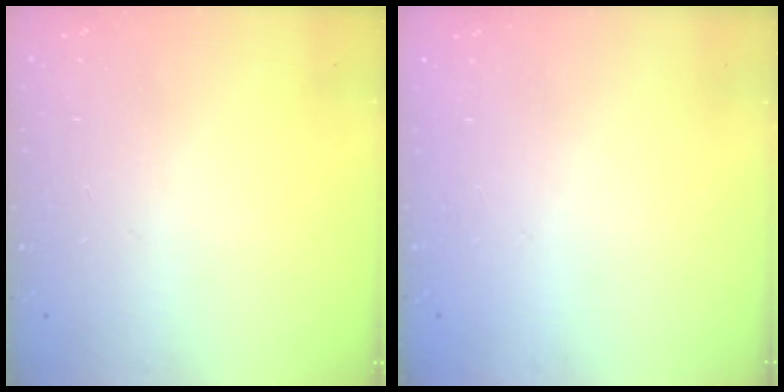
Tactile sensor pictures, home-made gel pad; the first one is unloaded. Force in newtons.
{"total": 0.0}